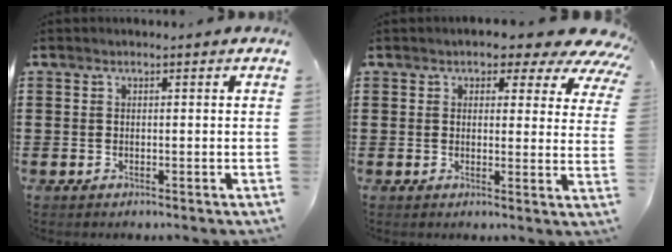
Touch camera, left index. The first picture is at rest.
{"total": 4.4, "force": [3.3, 2.0, 2.1], "torque": [-0.034, -0.017, 0.051]}